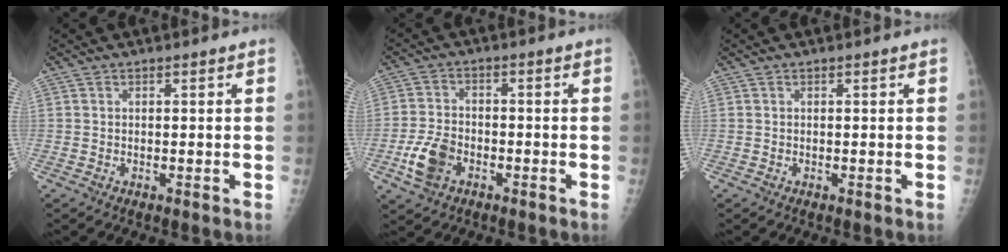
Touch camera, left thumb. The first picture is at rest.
{"total": 7.0, "force": [-3.1, 4.7, 4.2], "torque": [-0.082, 0.013, -0.059]}
{"total": 0.0}